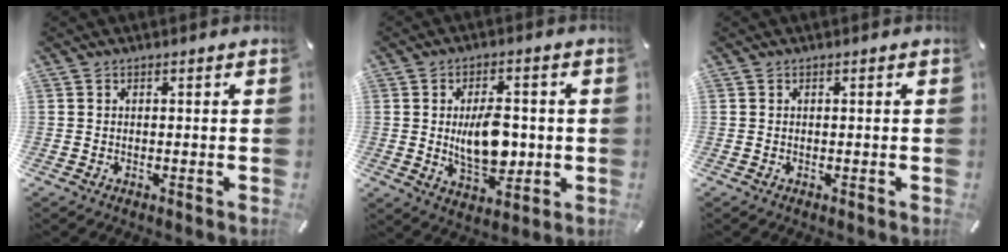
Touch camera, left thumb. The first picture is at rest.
{"total": 11.5, "force": [-0.2, 6.6, 9.5], "torque": [-0.150, -0.008, -0.007]}
{"total": 0.0}